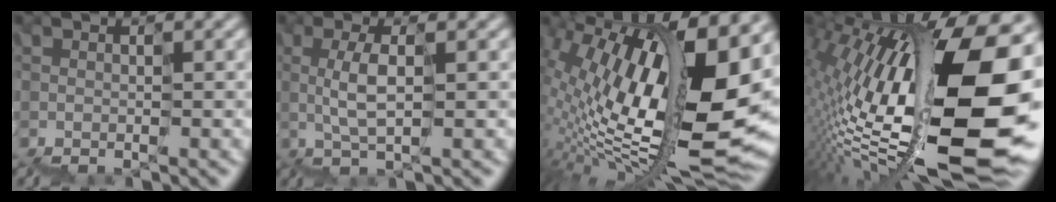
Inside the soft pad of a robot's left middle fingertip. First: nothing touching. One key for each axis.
{"total": 1.1, "fx": 0.3, "fy": 0.1, "fz": 1.0, "tx": -0.042, "ty": 0.014, "tz": 0.008}
{"total": 16.2, "fx": 4.0, "fy": 6.4, "fz": 14.3, "tx": -0.259, "ty": 0.012, "tz": 0.077}
{"total": 16.5, "fx": -0.5, "fy": 5.9, "fz": 15.4, "tx": -0.285, "ty": 0.004, "tz": -0.009}